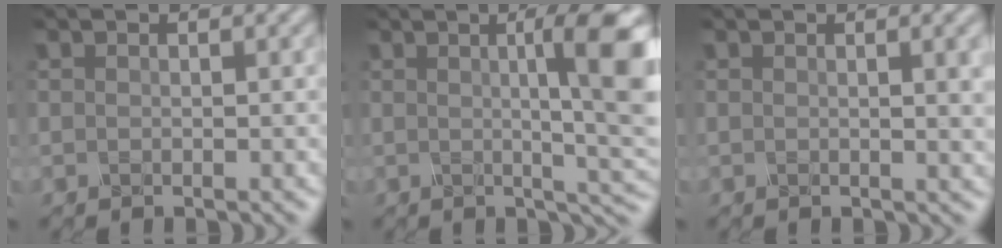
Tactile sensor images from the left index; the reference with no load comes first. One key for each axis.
{"total": 8.4, "fx": 1.0, "fy": 1.7, "fz": 8.2, "tx": -0.086, "ty": 0.011, "tz": 0.016}
{"total": 5.2, "fx": 1.4, "fy": 2.4, "fz": 4.4, "tx": -0.021, "ty": 0.031, "tz": 0.004}